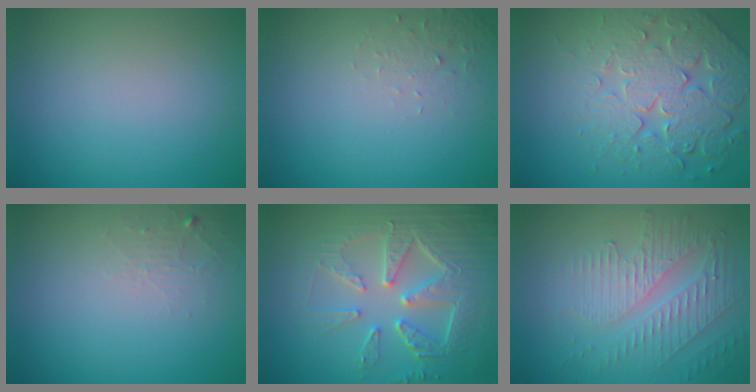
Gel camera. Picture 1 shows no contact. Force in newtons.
{"total": 1.6, "press": 1.6, "slide": 0.4}
{"total": 6.4, "press": 5.5, "slide": 3.4}
{"total": 1.3, "press": 1.3, "slide": 0.2}
{"total": 7.1, "press": 5.9, "slide": 3.9}
{"total": 5.5, "press": 3.6, "slide": 4.1}